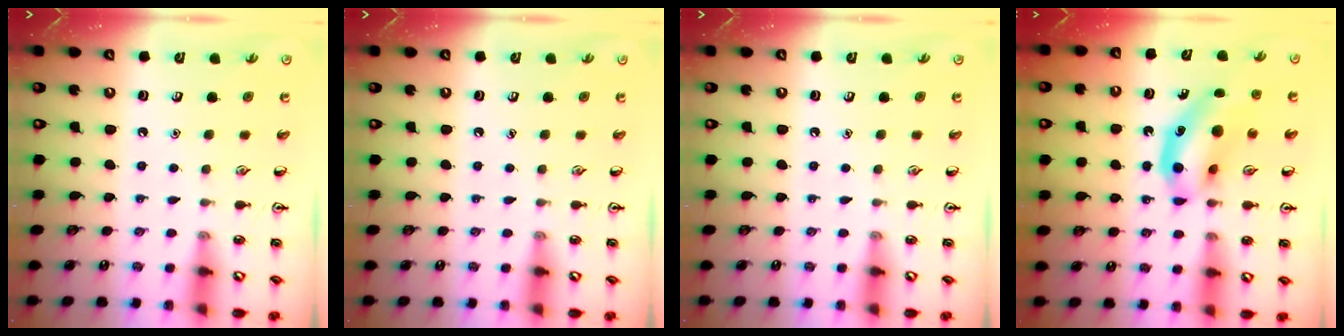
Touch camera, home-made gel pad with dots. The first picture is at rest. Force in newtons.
{"total": 0.0}
{"total": 0.0}
{"total": 11.5, "press": 11.0, "slide": 3.5}